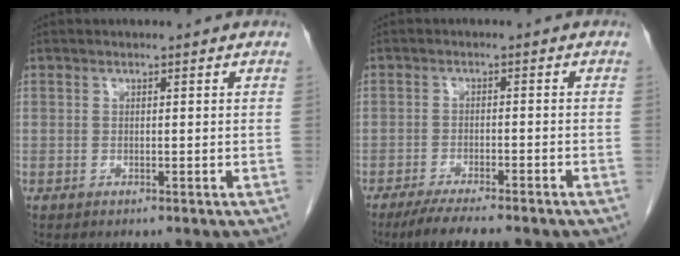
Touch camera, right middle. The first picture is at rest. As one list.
[{"total": 8.1, "force": [-6.5, 0.8, 4.6], "torque": [-0.068, -0.015, -0.096]}]